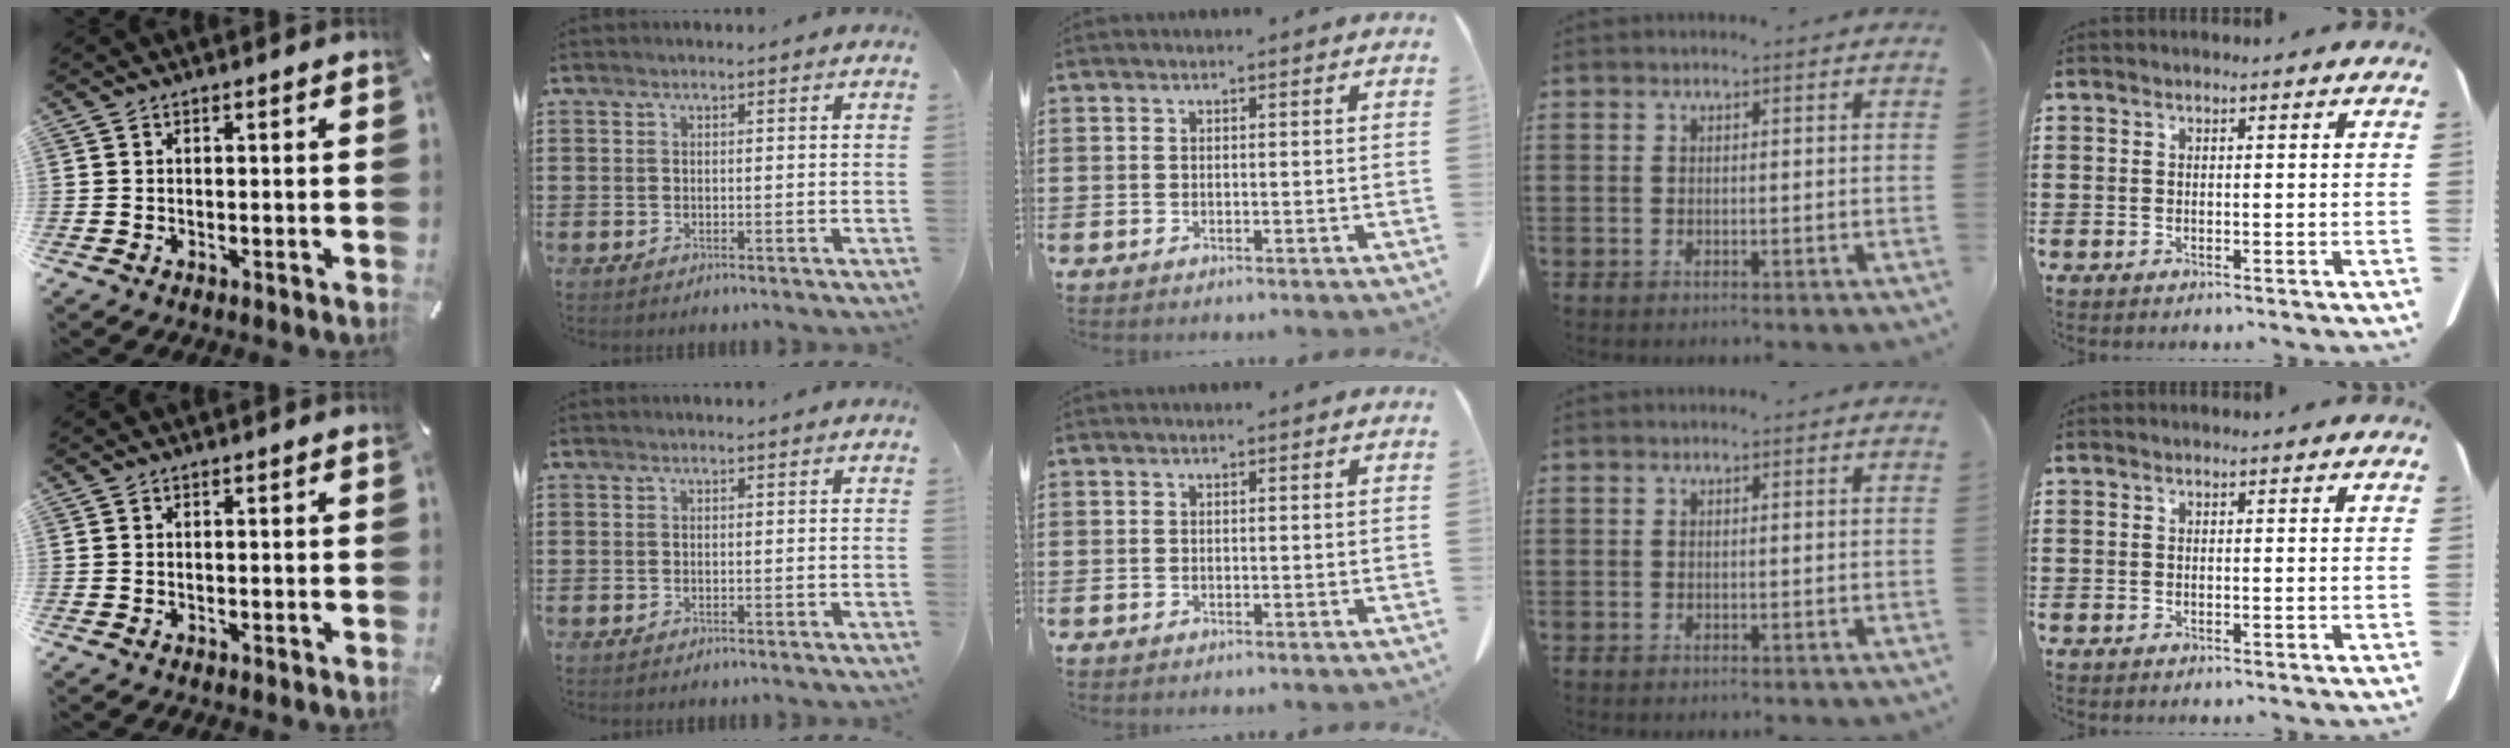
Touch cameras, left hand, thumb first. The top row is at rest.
{}